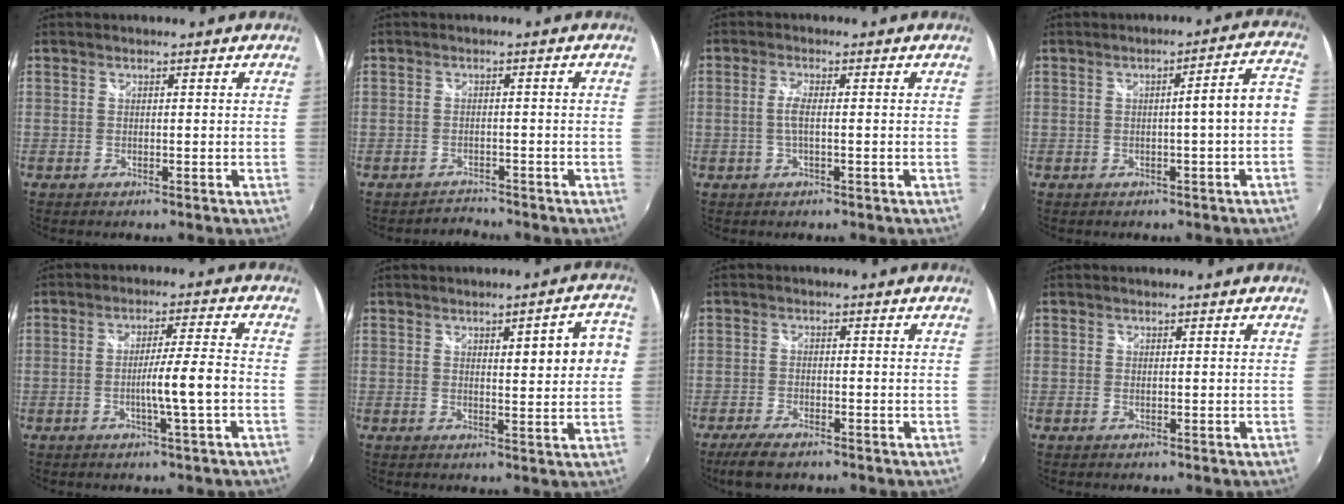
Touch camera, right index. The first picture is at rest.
{"total": 2.4, "force": [-2.1, 0.8, -0.7], "torque": [0.005, 0.008, -0.039]}
{"total": 2.5, "force": [-0.4, 0.2, 2.4], "torque": [-0.050, -0.001, -0.007]}
{"total": 5.7, "force": [-1.1, -0.3, 5.6], "torque": [-0.063, 0.023, -0.004]}
{"total": 6.5, "force": [-2.1, -0.9, 6.1], "torque": [-0.102, -0.006, -0.033]}
{"total": 8.0, "force": [1.5, 1.9, 7.6], "torque": [-0.083, 0.017, 0.029]}
{"total": 5.6, "force": [-4.4, 1.6, 3.1], "torque": [-0.082, -0.012, -0.081]}
{"total": 0.0}